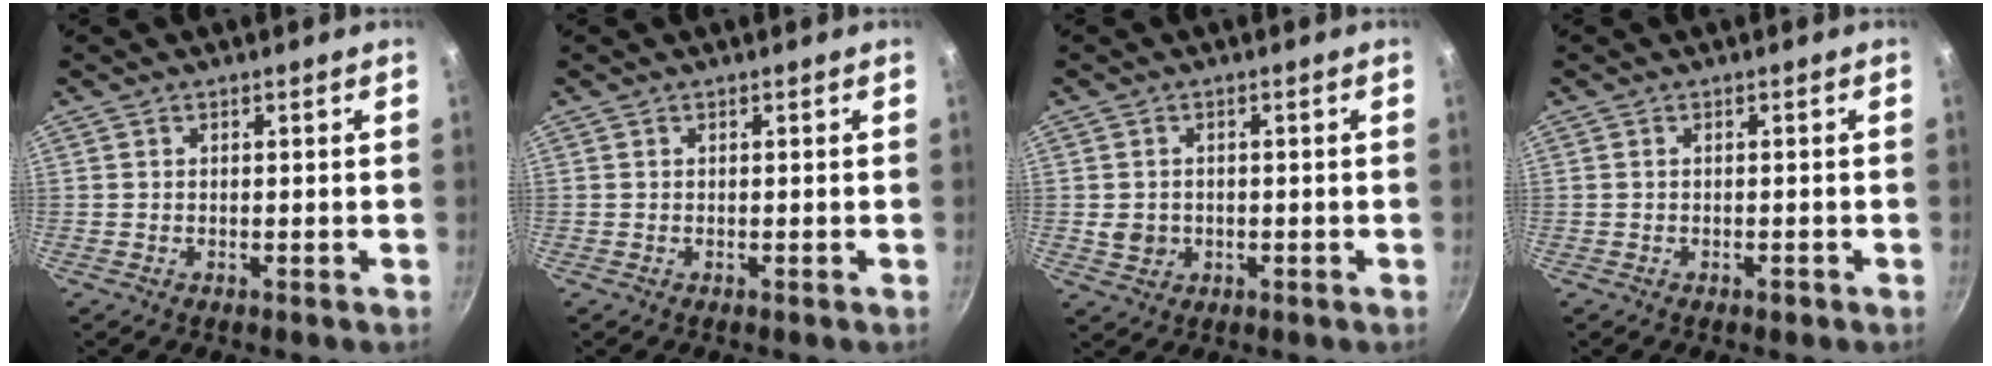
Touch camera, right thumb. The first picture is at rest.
{"total": 0.0}
{"total": 3.5, "force": [-0.3, 3.1, 1.6], "torque": [-0.020, 0.005, 0.000]}
{"total": 1.0, "force": [-0.6, 0.5, 0.6], "torque": [-0.009, 0.006, -0.006]}